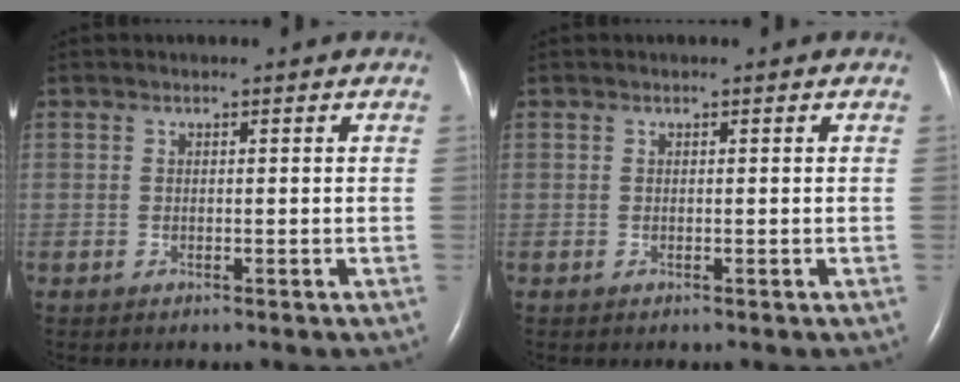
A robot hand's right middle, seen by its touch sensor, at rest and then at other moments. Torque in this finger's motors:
{"motor_torque": [-0.03, 0.11, 0.00, 0.00]}